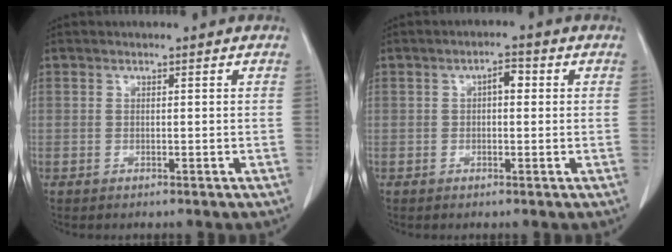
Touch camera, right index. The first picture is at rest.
{"total": 2.5, "force": [0.4, 1.2, 2.2], "torque": [-0.031, 0.012, 0.004]}